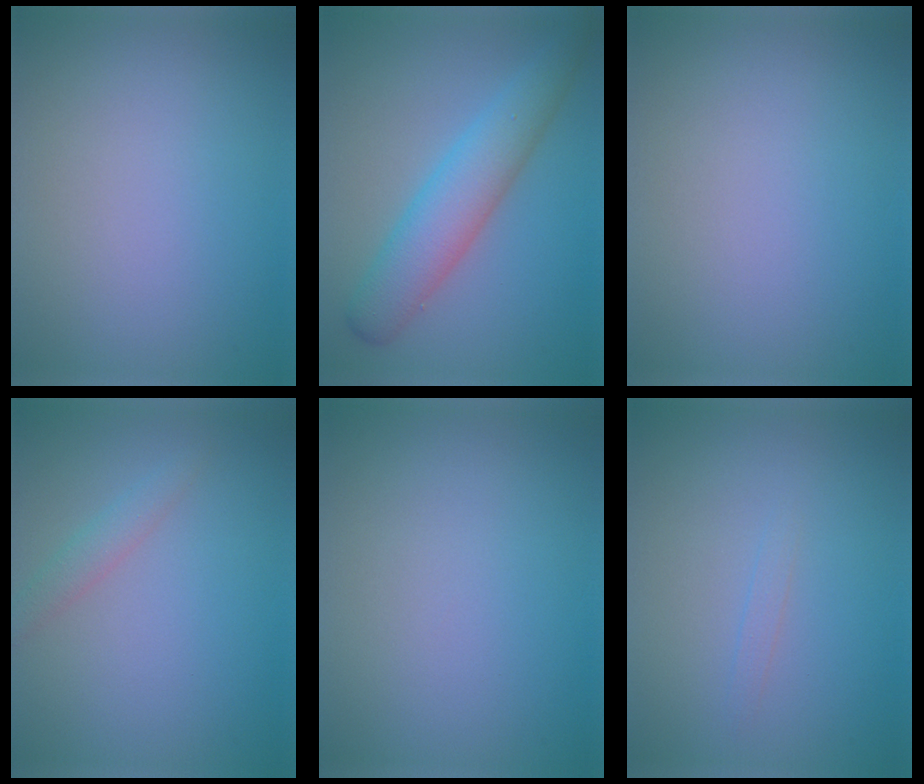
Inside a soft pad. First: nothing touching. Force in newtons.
{"total": 5.3, "press": 5.3, "slide": 0.1}
{"total": 0.0}
{"total": 1.5, "press": 1.5, "slide": 0.1}
{"total": 0.0}
{"total": 0.7, "press": 0.7, "slide": 0.0}